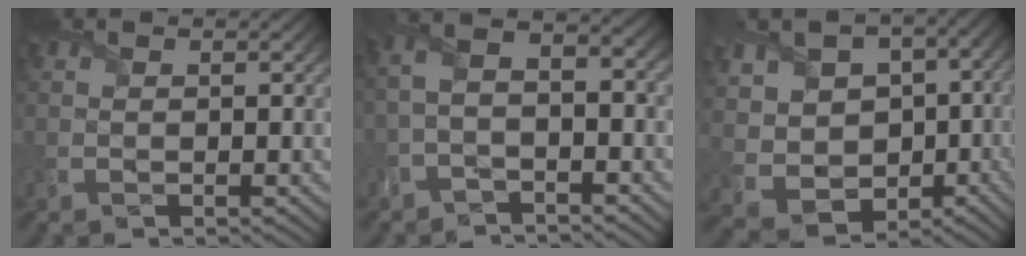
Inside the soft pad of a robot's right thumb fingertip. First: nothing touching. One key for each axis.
{"total": 4.8, "fx": -2.3, "fy": 1.7, "fz": 3.9, "tx": -0.090, "ty": 0.010, "tz": -0.058}
{"total": 9.6, "fx": -0.5, "fy": 8.4, "fz": 4.7, "tx": -0.133, "ty": -0.012, "tz": -0.011}